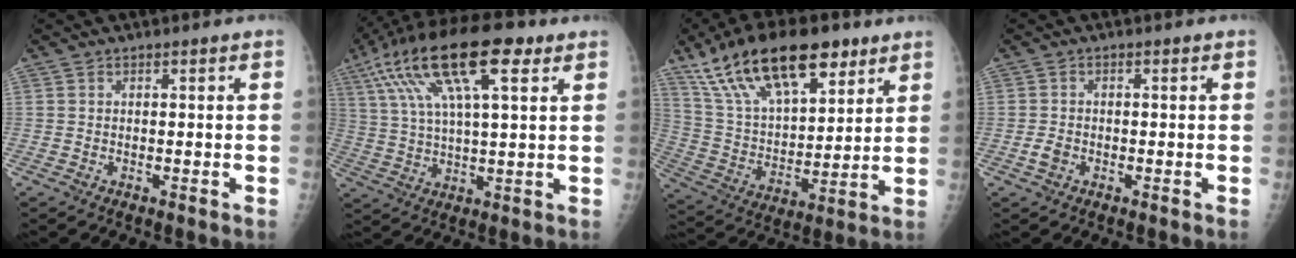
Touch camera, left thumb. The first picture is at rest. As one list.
[{"total": 20.0, "force": [9.4, 6.7, 16.4], "torque": [-0.306, 0.014, 0.162]}, {"total": 23.1, "force": [14.1, 10.2, 15.2], "torque": [-0.237, -0.031, 0.258]}, {"total": 2.2, "force": [-0.8, 1.6, 1.2], "torque": [-0.020, 0.002, -0.016]}]